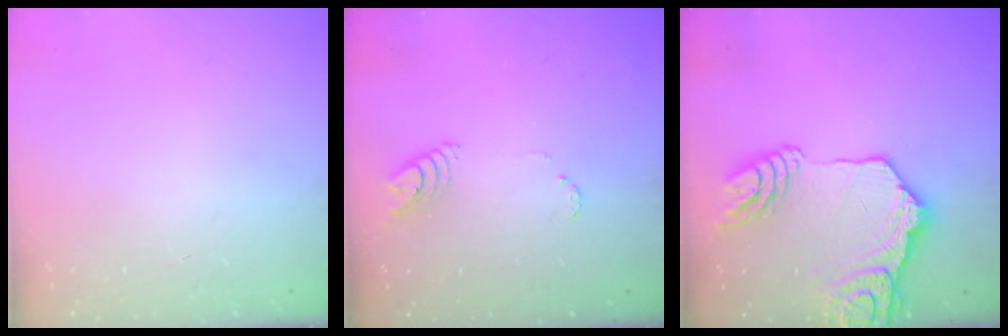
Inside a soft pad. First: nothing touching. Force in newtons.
{"total": 4.7, "press": 4.7, "slide": 0.5}
{"total": 20.7, "press": 20.6, "slide": 2.1}